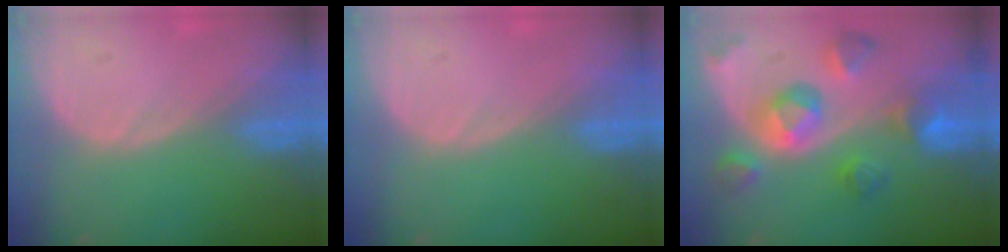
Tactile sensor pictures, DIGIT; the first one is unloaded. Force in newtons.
{"total": 0.0}
{"total": 9.7, "press": 8.8, "slide": 4.1}